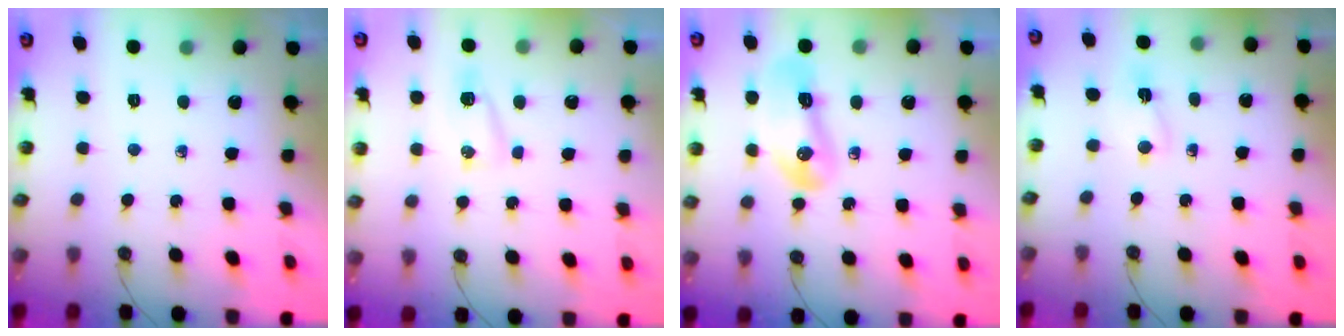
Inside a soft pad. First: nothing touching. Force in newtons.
{"total": 7.9, "press": 5.6, "slide": 5.6}
{"total": 10.5, "press": 10.4, "slide": 1.8}
{"total": 3.4, "press": 2.6, "slide": 2.2}